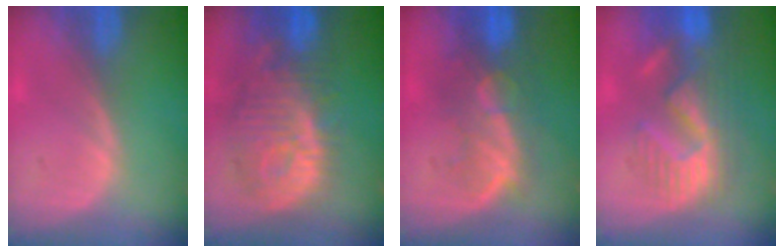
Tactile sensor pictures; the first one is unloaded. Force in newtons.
{"total": 12.5, "press": 11.1, "slide": 5.8}
{"total": 10.0, "press": 8.5, "slide": 5.3}
{"total": 10.9, "press": 9.8, "slide": 4.9}